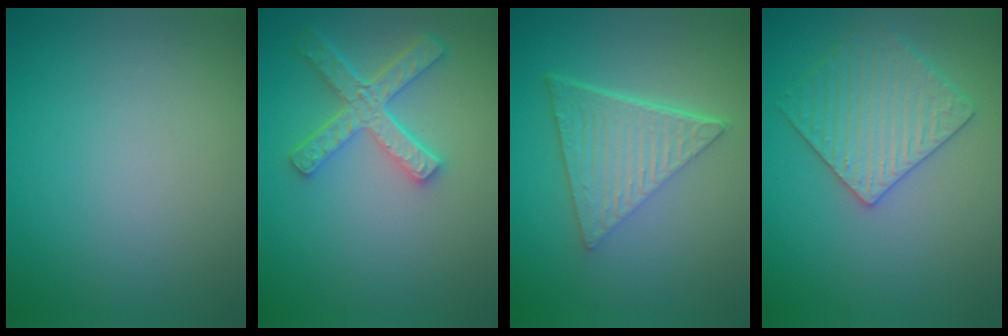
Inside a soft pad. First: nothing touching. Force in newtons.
{"total": 5.1, "press": 3.8, "slide": 3.3}
{"total": 6.8, "press": 4.5, "slide": 5.0}
{"total": 4.0, "press": 3.8, "slide": 1.2}